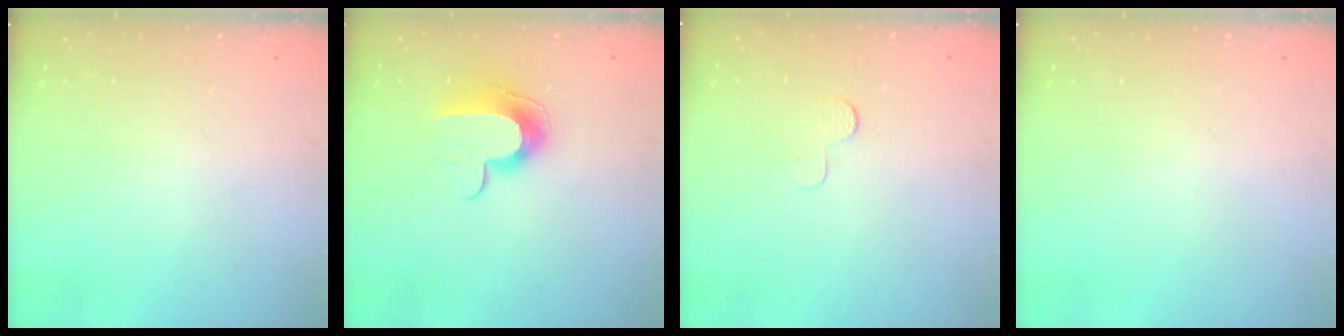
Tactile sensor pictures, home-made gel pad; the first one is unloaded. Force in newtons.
{"total": 11.8, "press": 11.8, "slide": 0.7}
{"total": 2.9, "press": 2.9, "slide": 0.3}
{"total": 0.0}